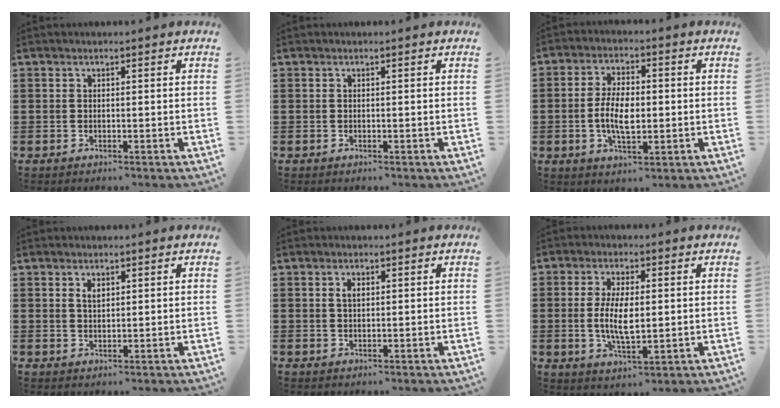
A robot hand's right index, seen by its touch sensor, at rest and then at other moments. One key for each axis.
{"total": 0.0}
{"total": 6.6, "fx": -0.7, "fy": 3.0, "fz": 5.8, "tx": -0.126, "ty": 0.001, "tz": -0.019}
{"total": 1.7, "fx": 0.9, "fy": 0.8, "fz": 1.2, "tx": -0.026, "ty": 0.005, "tz": 0.014}
{"total": 1.4, "fx": 0.4, "fy": 0.7, "fz": 1.2, "tx": -0.025, "ty": 0.006, "tz": 0.006}
{"total": 7.0, "fx": 0.0, "fy": 2.8, "fz": 6.4, "tx": -0.133, "ty": 0.002, "tz": -0.004}